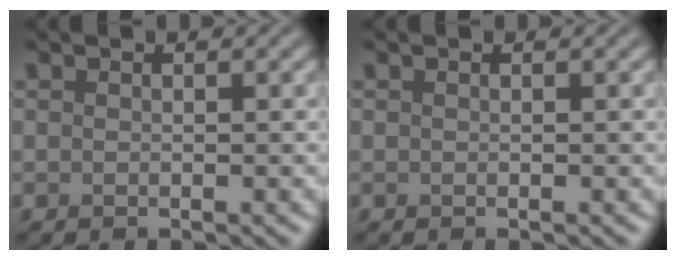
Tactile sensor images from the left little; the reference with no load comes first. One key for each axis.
{"total": 0.0}